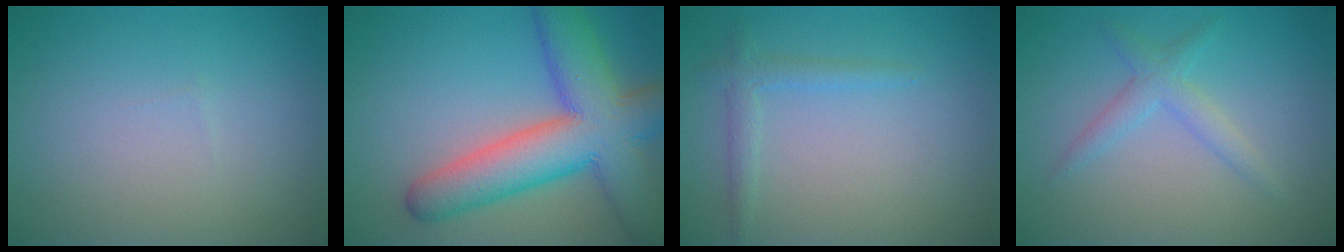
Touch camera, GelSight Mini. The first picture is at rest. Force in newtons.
{"total": 10.3, "press": 10.3, "slide": 0.5}
{"total": 1.6, "press": 1.6, "slide": 0.1}
{"total": 2.2, "press": 2.2, "slide": 0.1}